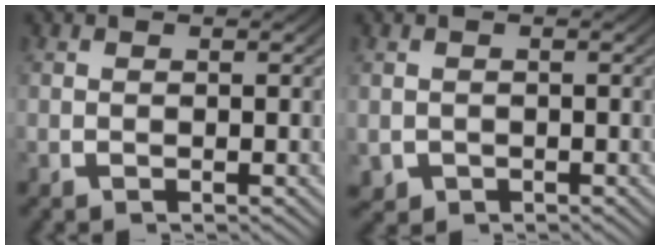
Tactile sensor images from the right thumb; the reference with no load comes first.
{"total": 2.2, "force": [-0.8, 2.0, 0.6], "torque": [-0.019, -0.019, -0.002]}